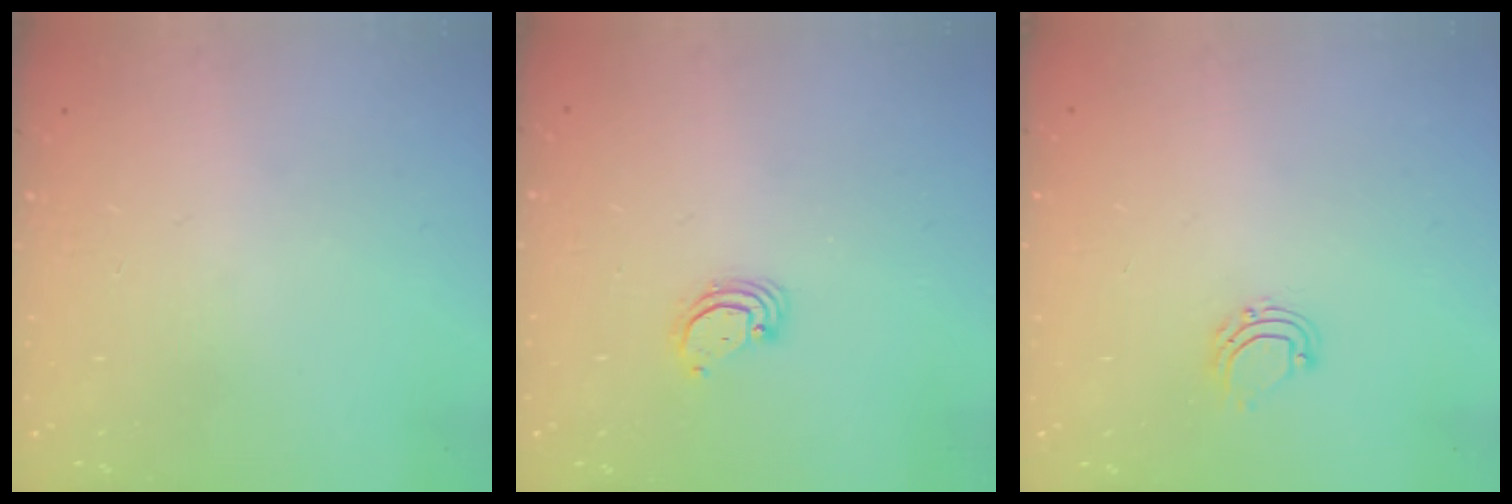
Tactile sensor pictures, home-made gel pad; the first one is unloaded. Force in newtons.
{"total": 2.9, "press": 2.9, "slide": 0.3}
{"total": 6.8, "press": 6.8, "slide": 0.5}